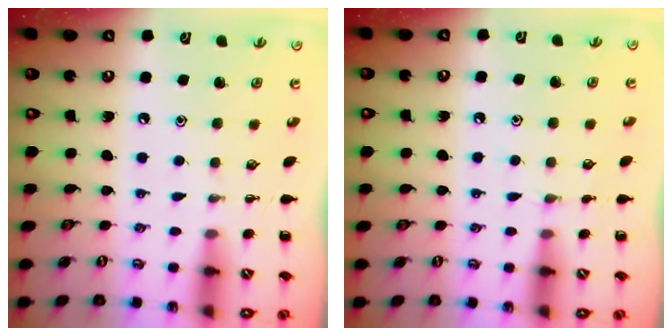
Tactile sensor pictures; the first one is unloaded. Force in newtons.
{"total": 3.9, "press": 3.7, "slide": 1.4}